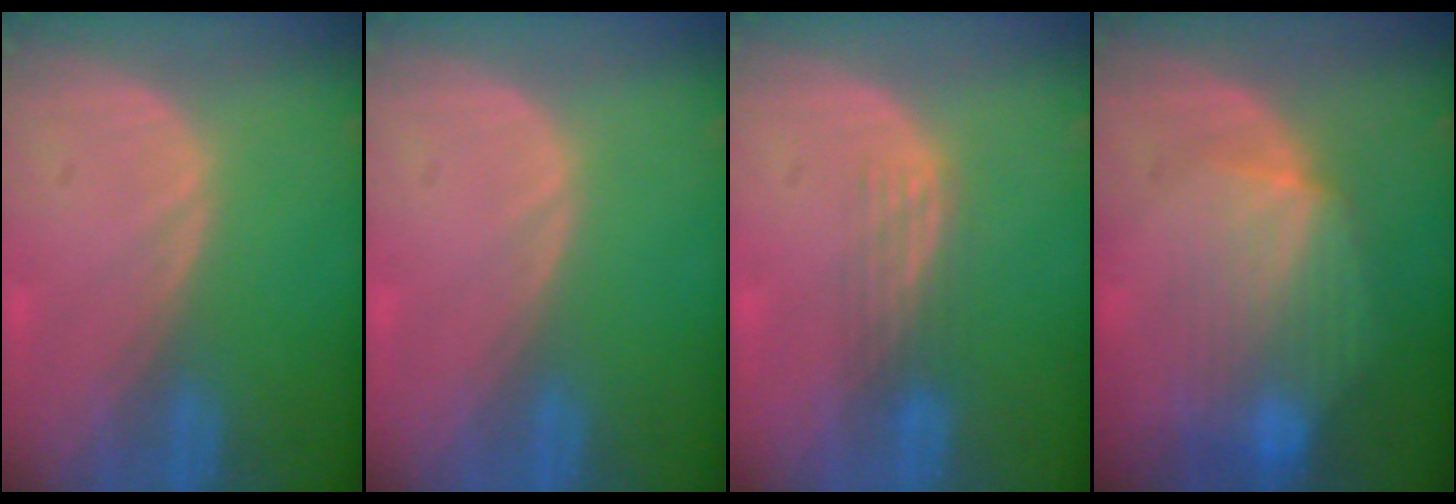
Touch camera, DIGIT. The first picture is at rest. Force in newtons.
{"total": 0.0}
{"total": 3.0, "press": 2.7, "slide": 1.3}
{"total": 8.9, "press": 8.0, "slide": 3.9}